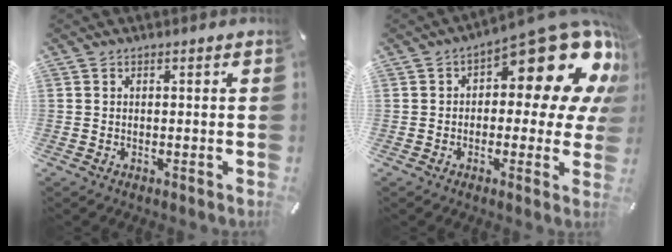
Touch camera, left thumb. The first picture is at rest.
{"total": 17.5, "force": [9.2, 7.3, 13.1], "torque": [-0.162, -0.080, 0.146]}